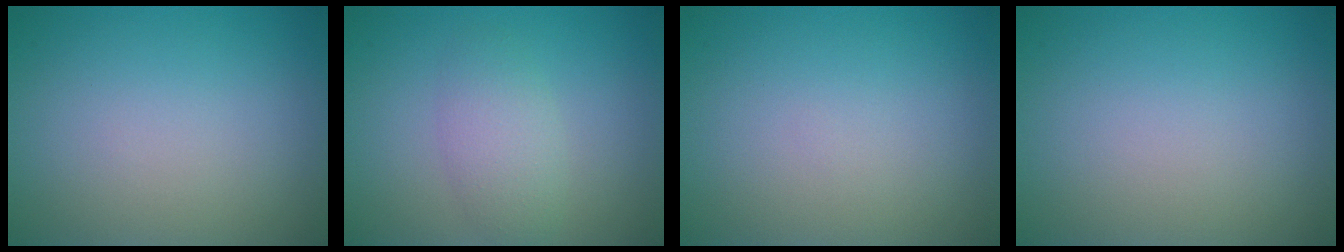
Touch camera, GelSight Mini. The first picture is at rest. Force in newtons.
{"total": 2.7, "press": 2.7, "slide": 0.1}
{"total": 0.0}
{"total": 0.0}